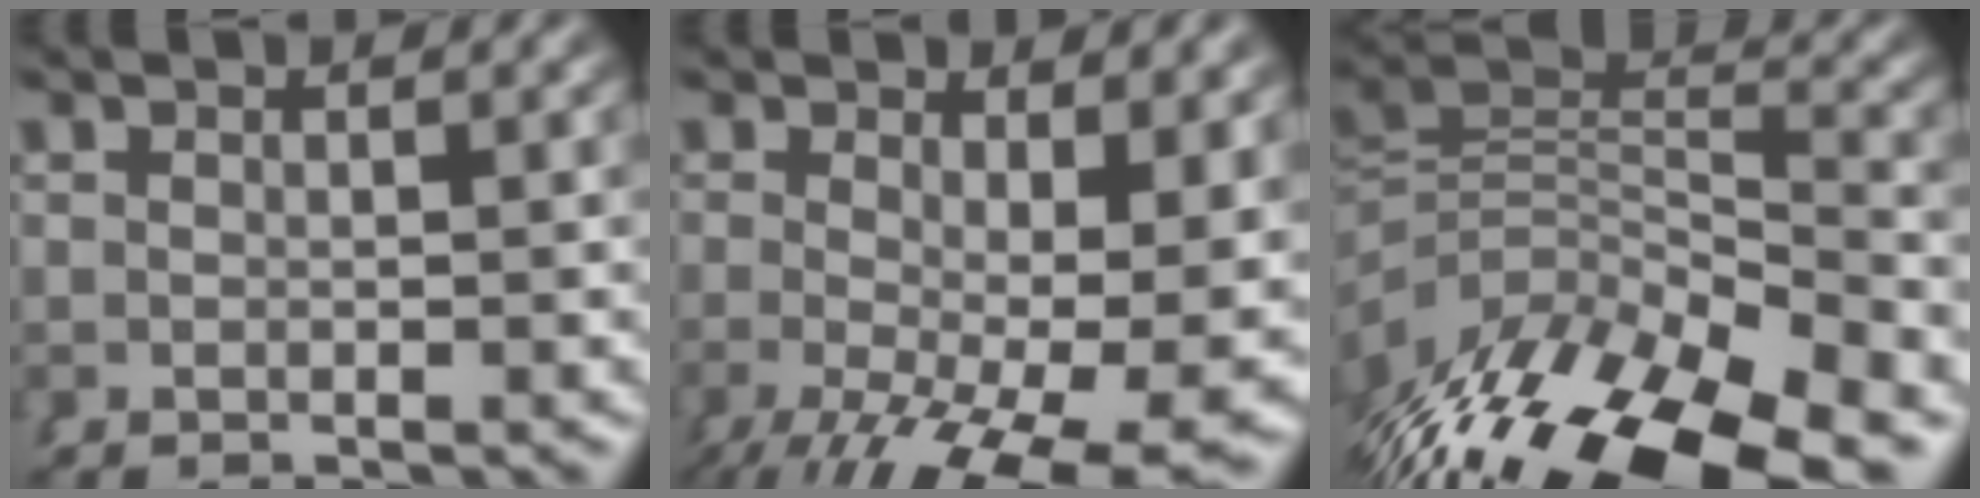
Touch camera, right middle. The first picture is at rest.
{"total": 11.1, "force": [-4.4, 4.7, 9.0], "torque": [-0.142, -0.072, -0.028]}
{"total": 11.3, "force": [-3.8, 7.1, 7.9], "torque": [-0.140, -0.033, -0.046]}